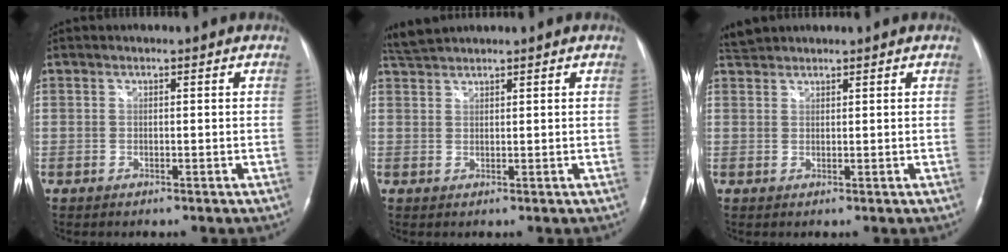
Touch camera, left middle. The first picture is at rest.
{"total": 2.8, "force": [2.8, -0.1, 0.3], "torque": [-0.019, 0.016, 0.063]}
{"total": 2.2, "force": [2.2, 0.4, -0.1], "torque": [-0.009, 0.014, 0.047]}